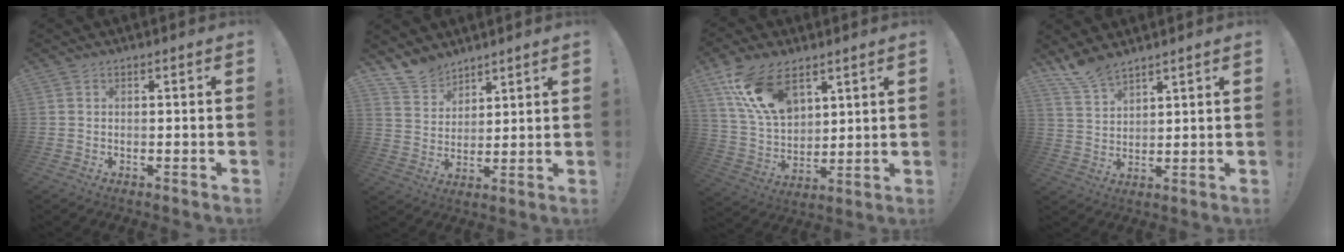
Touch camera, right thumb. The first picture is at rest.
{"total": 8.9, "force": [7.7, 4.3, 1.1], "torque": [-0.029, -0.059, 0.152]}
{"total": 17.9, "force": [9.6, 10.5, 10.8], "torque": [-0.217, -0.041, 0.184]}
{"total": 7.0, "force": [6.3, 2.0, 2.4], "torque": [-0.051, -0.038, 0.120]}